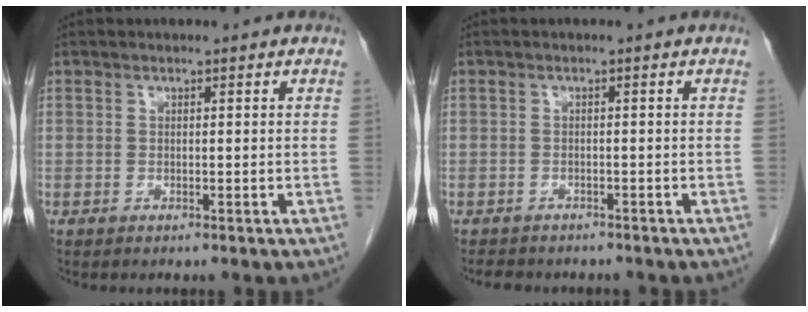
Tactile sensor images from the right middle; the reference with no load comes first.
{"total": 4.9, "force": [-4.2, 2.1, 1.5], "torque": [-0.026, -0.003, -0.051]}